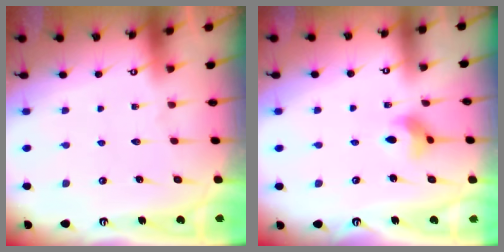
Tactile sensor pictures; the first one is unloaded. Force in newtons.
{"total": 5.0, "press": 5.0, "slide": 0.6}